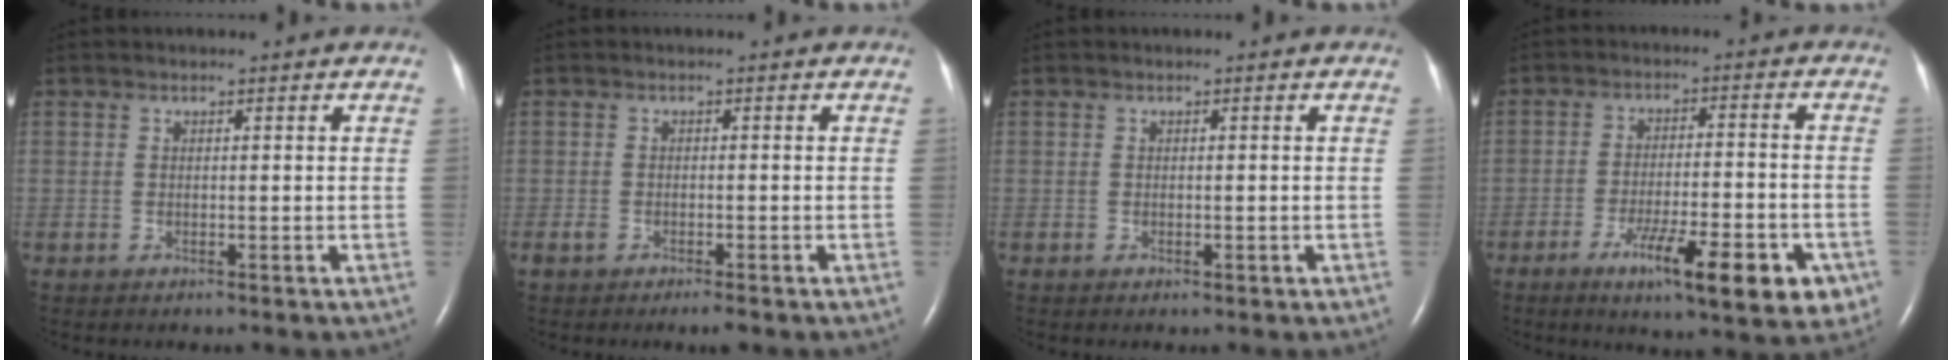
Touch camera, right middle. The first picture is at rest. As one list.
[{"total": 2.3, "force": [-1.6, 0.5, 1.5], "torque": [-0.032, -0.005, -0.025]}, {"total": 0.5, "force": [-0.2, 0.3, 0.4], "torque": [-0.006, -0.001, -0.002]}, {"total": 13.4, "force": [-6.7, 2.7, 11.3], "torque": [-0.141, -0.008, -0.091]}]